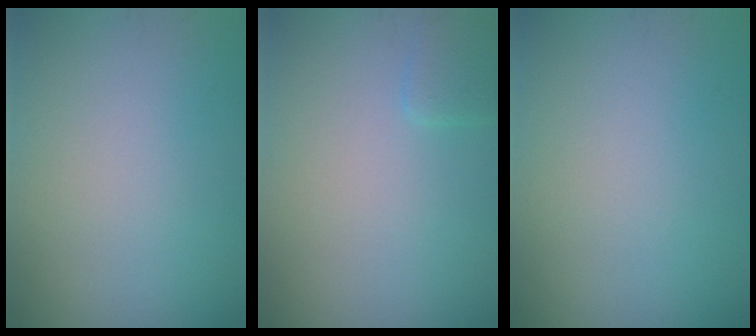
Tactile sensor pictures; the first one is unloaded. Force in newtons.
{"total": 1.2, "press": 1.2, "slide": 0.2}
{"total": 0.0}